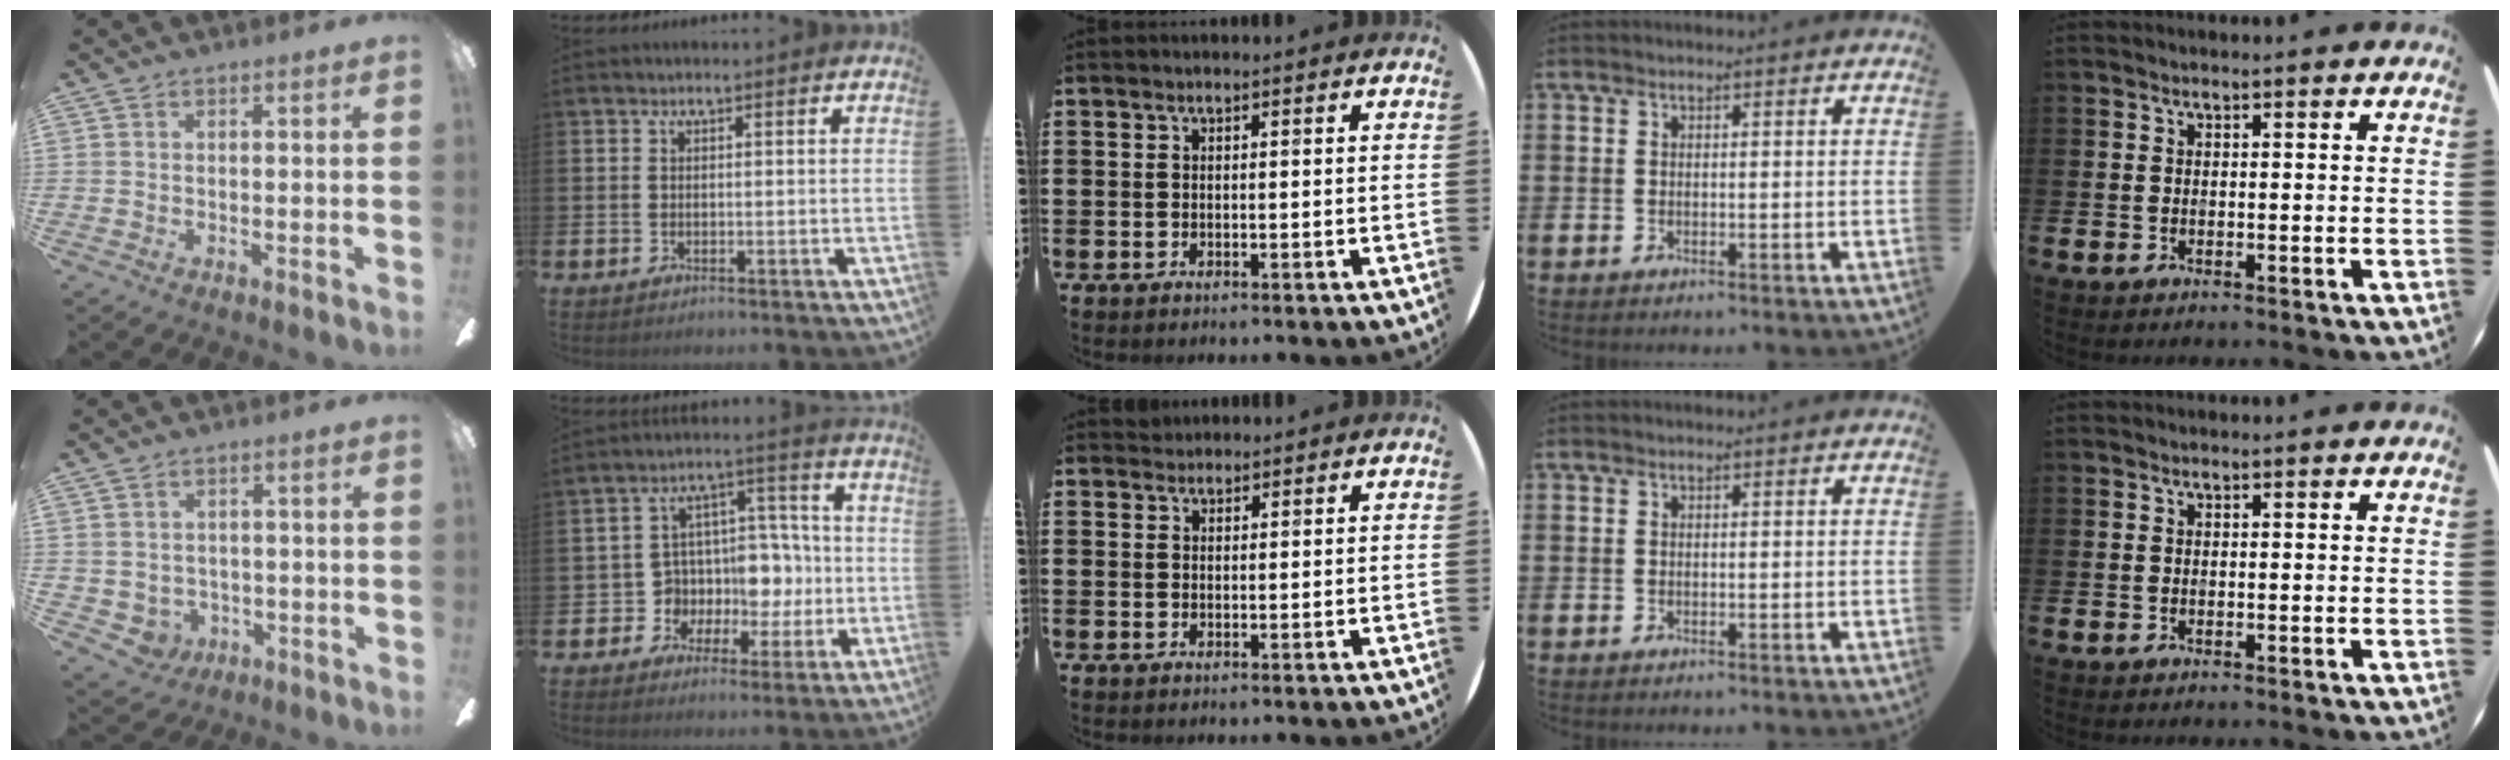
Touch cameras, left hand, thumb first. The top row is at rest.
{"thumb": {"total": 4.0, "force": [0.4, 3.9, 0.2], "torque": [-0.024, -0.003, 0.010]}, "index": {"total": 7.9, "force": [-0.5, 7.3, 2.9], "torque": [-0.077, -0.003, -0.001]}, "middle": {"total": 1.1, "force": [1.0, 0.3, -0.1], "torque": [0.000, 0.002, 0.021]}}